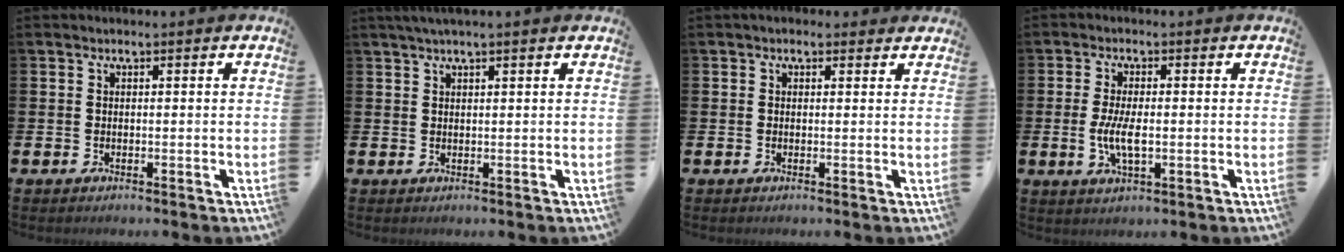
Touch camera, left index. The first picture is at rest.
{"total": 1.8, "force": [1.4, -0.1, 1.0], "torque": [-0.018, 0.002, 0.024]}
{"total": 1.0, "force": [0.7, 0.6, 0.3], "torque": [-0.002, 0.008, 0.012]}
{"total": 4.6, "force": [-0.4, 1.8, 4.2], "torque": [-0.084, 0.001, -0.010]}